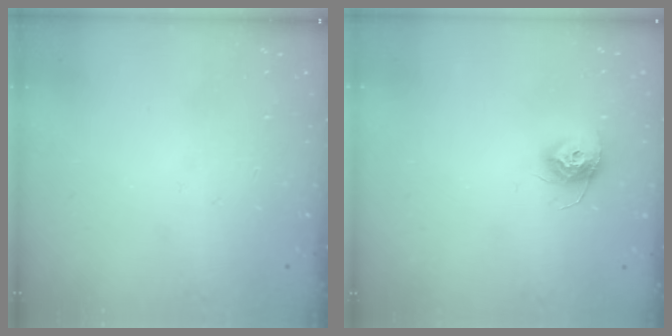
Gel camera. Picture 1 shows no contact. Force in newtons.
{"total": 9.7, "press": 9.7, "slide": 0.2}